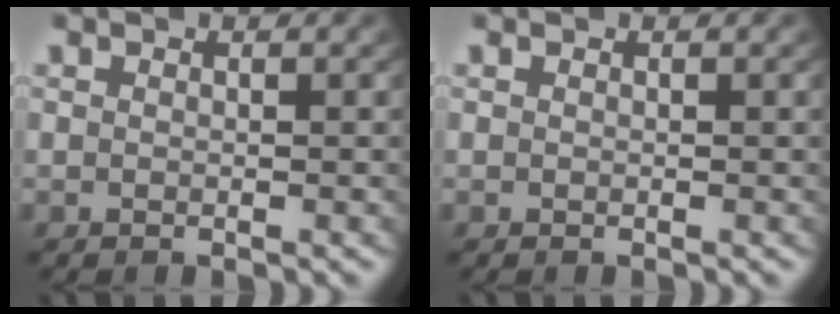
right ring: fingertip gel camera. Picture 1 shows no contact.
{"total": 0.0}